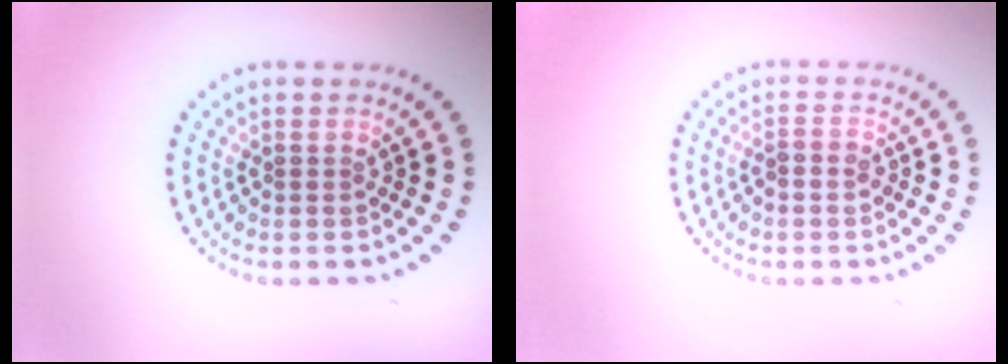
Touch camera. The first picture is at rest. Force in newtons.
{"total": 1.5, "press": 1.3, "slide": 0.8}